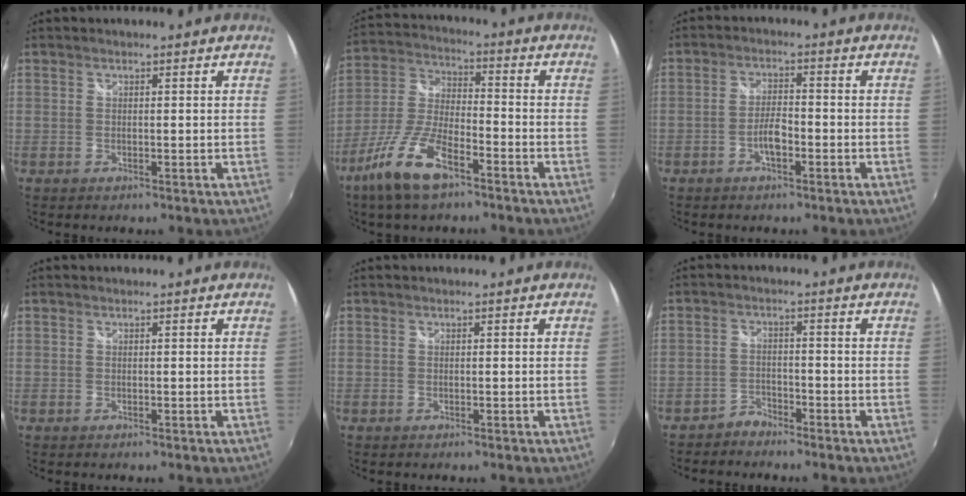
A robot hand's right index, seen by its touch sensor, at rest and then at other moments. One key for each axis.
{"total": 13.3, "fx": -8.4, "fy": 4.3, "fz": 9.3, "tx": -0.209, "ty": -0.011, "tz": -0.165}
{"total": 3.9, "fx": -2.0, "fy": 1.3, "fz": 3.1, "tx": -0.067, "ty": 0.007, "tz": -0.037}
{"total": 0.0}
{"total": 0.0}
{"total": 2.9, "fx": -2.7, "fy": 1.0, "fz": 0.1, "tx": -0.006, "ty": 0.005, "tz": -0.052}